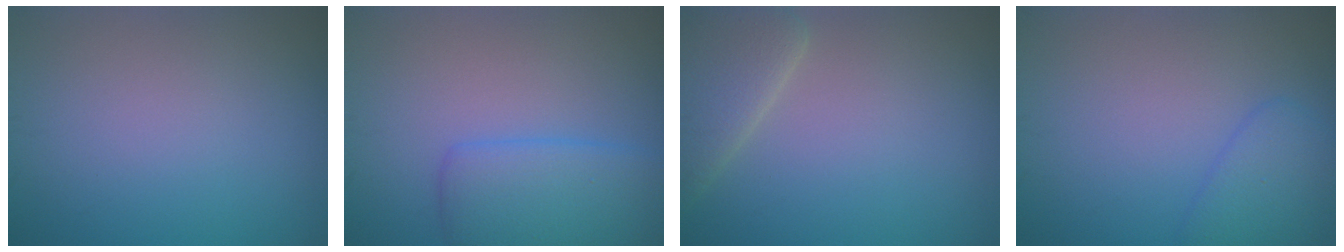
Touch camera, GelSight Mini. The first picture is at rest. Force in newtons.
{"total": 4.6, "press": 4.6, "slide": 0.2}
{"total": 4.4, "press": 4.4, "slide": 0.6}
{"total": 2.7, "press": 2.6, "slide": 0.2}